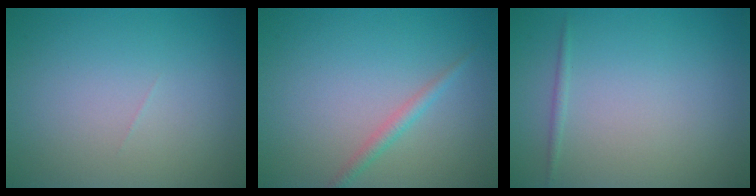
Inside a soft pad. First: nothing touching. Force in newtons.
{"total": 1.4, "press": 1.4, "slide": 0.1}
{"total": 0.6, "press": 0.6, "slide": 0.0}